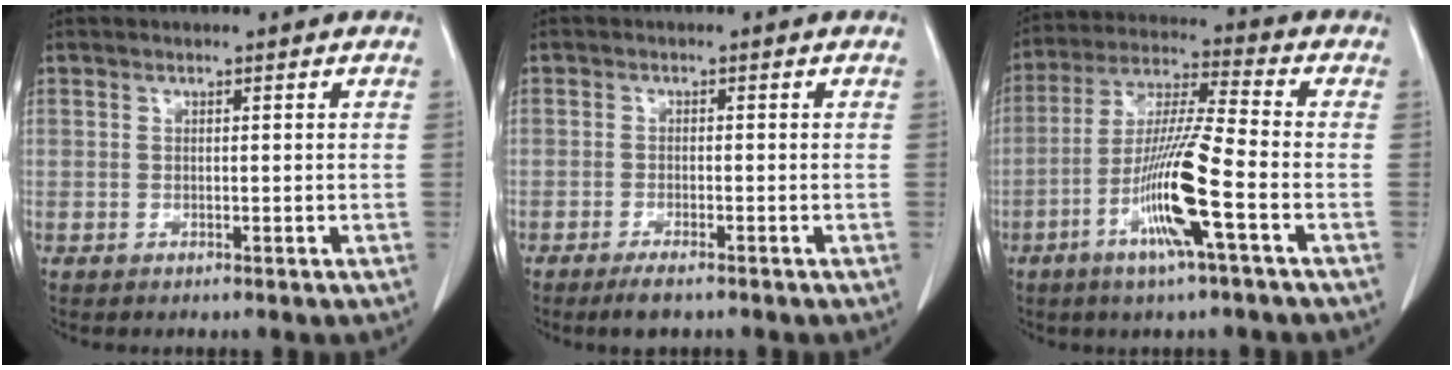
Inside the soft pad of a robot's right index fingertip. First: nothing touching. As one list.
[{"total": 3.0, "force": [-2.2, 0.6, 1.9], "torque": [-0.035, -0.005, -0.038]}, {"total": 12.7, "force": [-4.7, -0.3, 11.8], "torque": [-0.234, -0.010, -0.096]}]